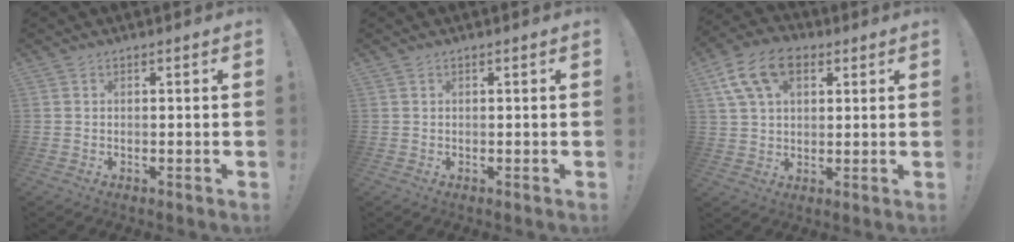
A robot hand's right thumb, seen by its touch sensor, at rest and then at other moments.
{"total": 0.0}
{"total": 13.7, "force": [5.9, 8.6, 8.9], "torque": [-0.160, -0.008, 0.114]}